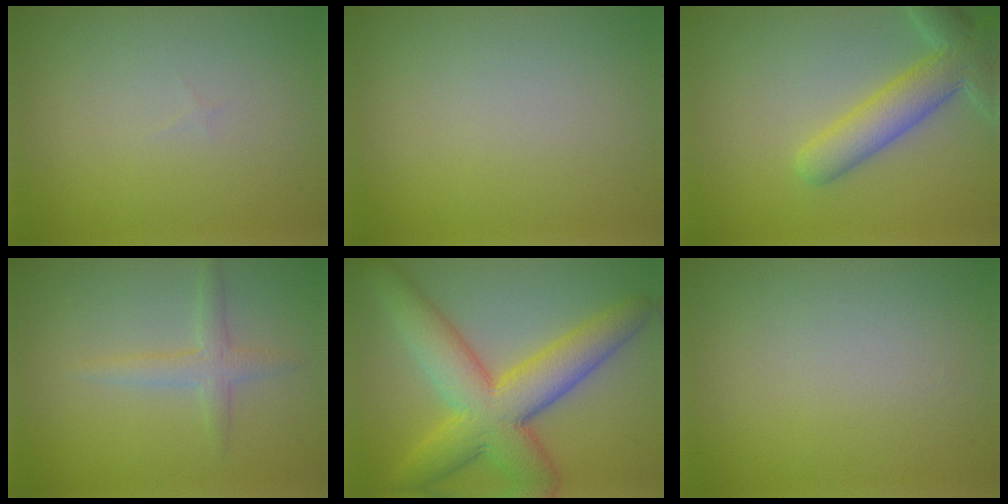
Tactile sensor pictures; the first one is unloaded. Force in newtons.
{"total": 0.0}
{"total": 5.5, "press": 5.5, "slide": 0.4}
{"total": 2.1, "press": 2.1, "slide": 0.1}
{"total": 9.5, "press": 9.5, "slide": 0.1}
{"total": 0.0}